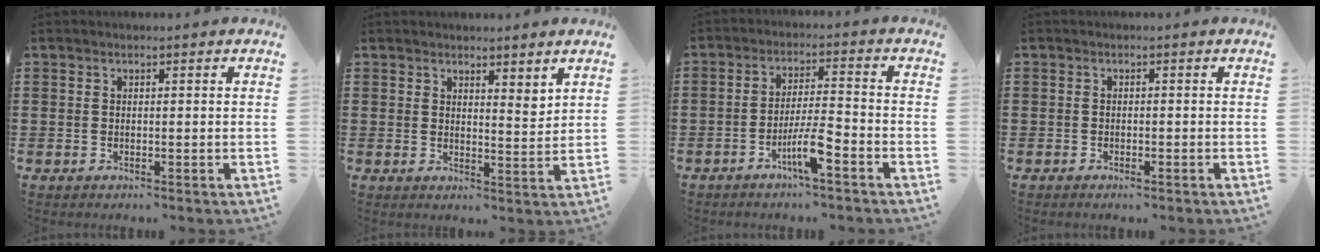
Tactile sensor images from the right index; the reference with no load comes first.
{"total": 3.1, "force": [2.9, 0.7, 0.5], "torque": [-0.009, -0.004, 0.054]}
{"total": 6.0, "force": [-3.4, 0.7, 4.9], "torque": [-0.100, -0.005, -0.065]}
{"total": 0.8, "force": [-0.7, 0.3, 0.2], "torque": [-0.007, -0.001, -0.015]}